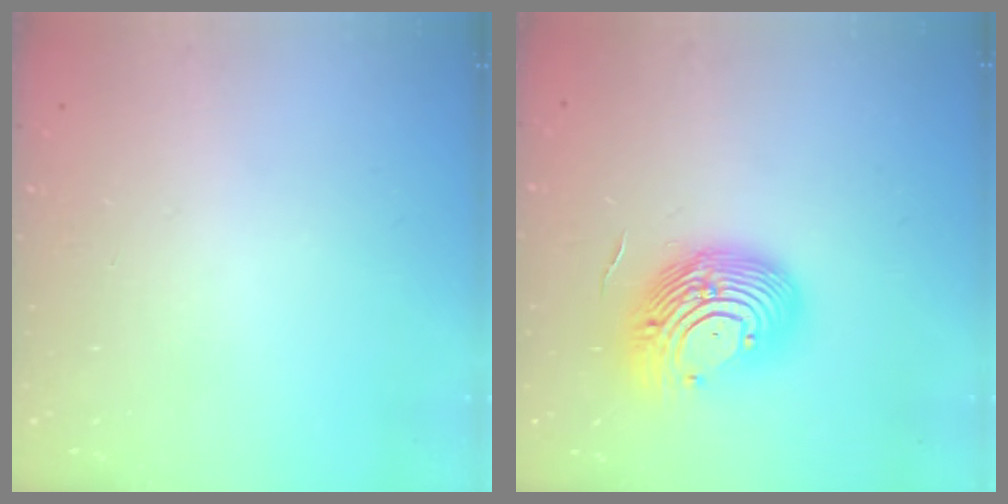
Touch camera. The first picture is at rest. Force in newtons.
{"total": 16.3, "press": 15.8, "slide": 4.1}